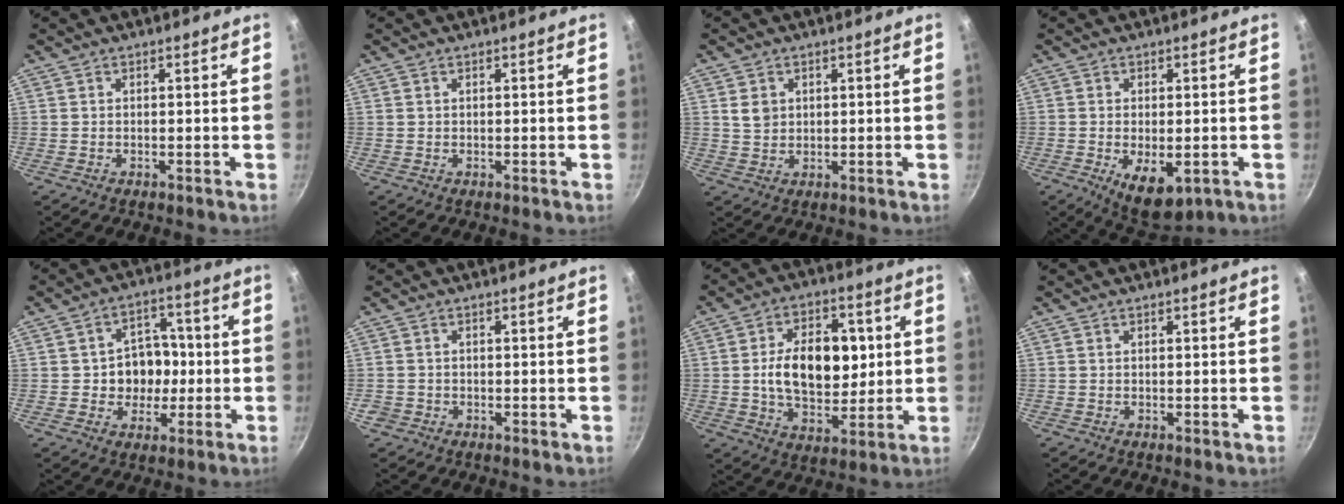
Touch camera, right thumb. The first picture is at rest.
{"total": 0.0}
{"total": 3.3, "force": [1.0, 2.7, 1.6], "torque": [-0.016, -0.006, 0.023]}
{"total": 8.5, "force": [-2.8, 4.3, 6.8], "torque": [-0.100, -0.010, -0.032]}
{"total": 9.3, "force": [-0.8, 7.6, 5.3], "torque": [-0.031, 0.022, -0.016]}
{"total": 1.5, "force": [-0.8, 1.3, 0.1], "torque": [0.005, 0.005, -0.020]}
{"total": 15.9, "force": [1.5, 9.8, 12.3], "torque": [-0.158, 0.000, 0.026]}
{"total": 0.0}